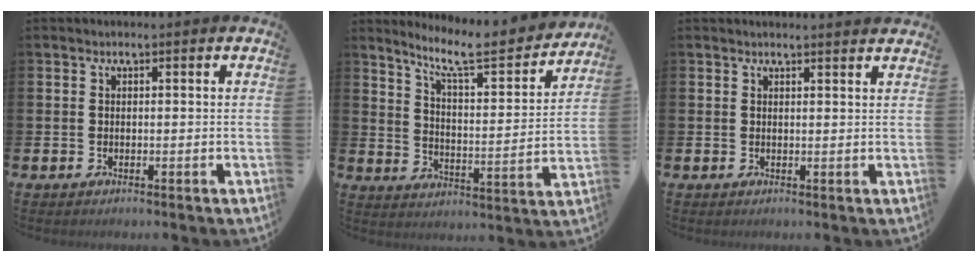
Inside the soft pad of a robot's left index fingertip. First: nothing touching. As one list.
[{"total": 8.8, "force": [7.8, 1.2, 3.7], "torque": [-0.087, -0.055, 0.131]}, {"total": 1.3, "force": [1.3, -0.1, 0.0], "torque": [0.010, -0.009, 0.021]}]